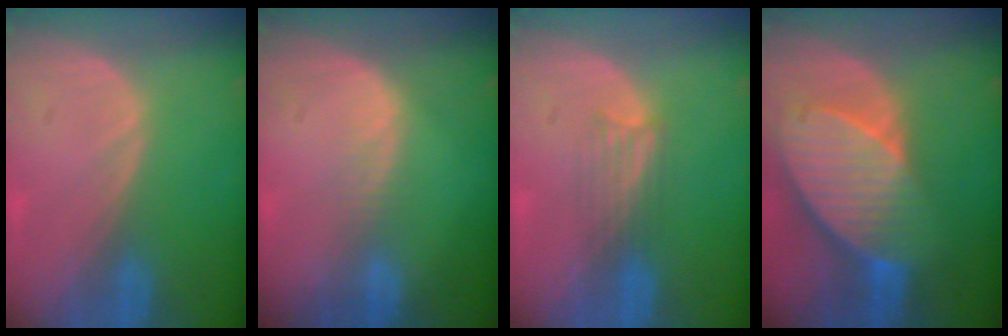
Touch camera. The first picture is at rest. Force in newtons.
{"total": 1.6, "press": 1.6, "slide": 0.1}
{"total": 3.1, "press": 2.8, "slide": 1.3}
{"total": 10.2, "press": 8.9, "slide": 5.0}